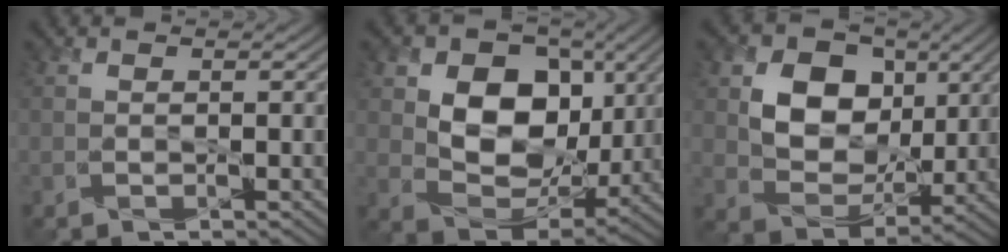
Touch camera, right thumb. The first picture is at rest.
{"total": 10.7, "force": [2.4, 7.9, 6.7], "torque": [-0.133, -0.005, 0.031]}
{"total": 9.2, "force": [2.3, 7.3, 5.2], "torque": [-0.109, -0.005, 0.030]}